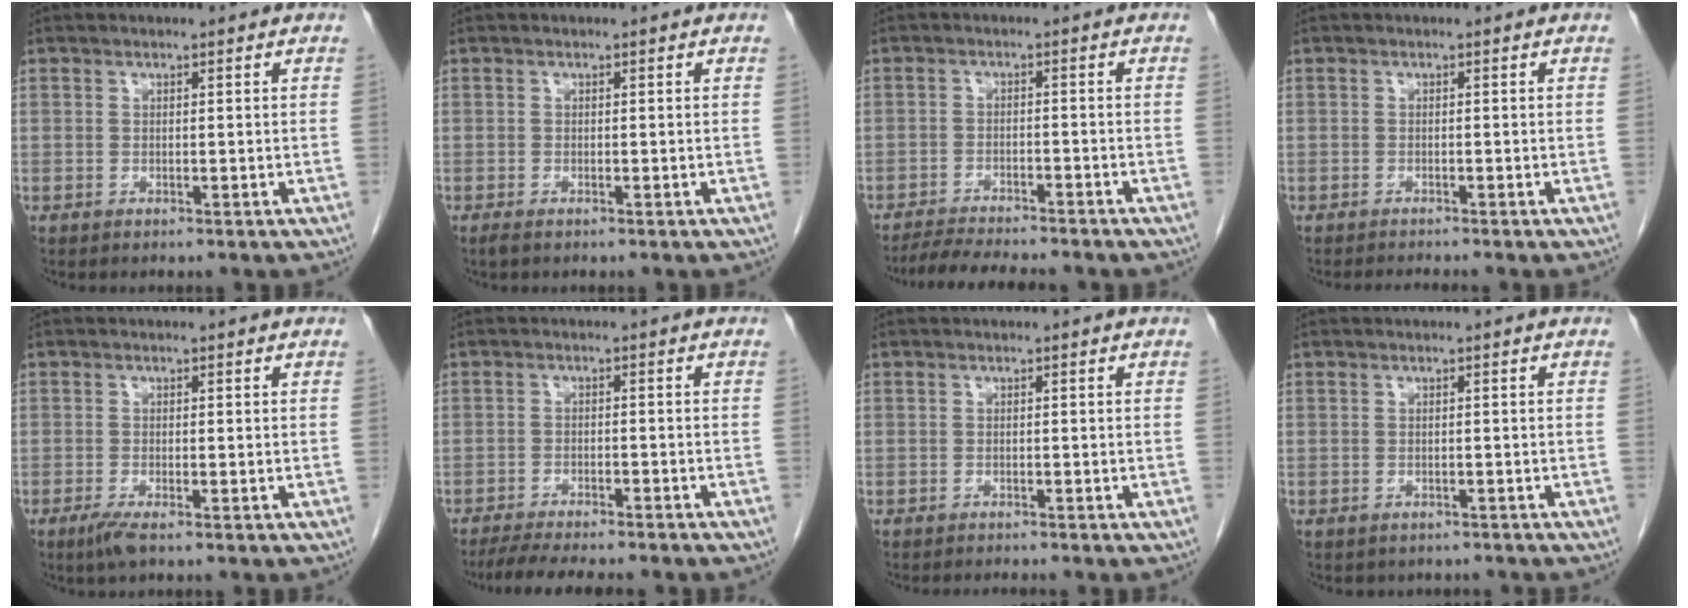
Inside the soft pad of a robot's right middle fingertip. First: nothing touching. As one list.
[{"total": 0.8, "force": [-0.6, 0.1, 0.4], "torque": [-0.014, -0.003, -0.010]}, {"total": 9.0, "force": [-8.1, 0.6, 3.8], "torque": [-0.060, -0.017, -0.125]}, {"total": 1.9, "force": [-1.7, -0.6, 0.4], "torque": [-0.011, -0.009, -0.028]}, {"total": 2.2, "force": [-1.4, 0.1, 1.6], "torque": [-0.037, -0.007, -0.029]}, {"total": 10.1, "force": [-8.8, 0.9, 4.9], "torque": [-0.072, -0.015, -0.129]}, {"total": 1.6, "force": [-1.5, -0.4, 0.3], "torque": [-0.008, -0.006, -0.023]}, {"total": 2.8, "force": [-2.5, 1.2, 0.3], "torque": [-0.010, -0.001, -0.032]}]